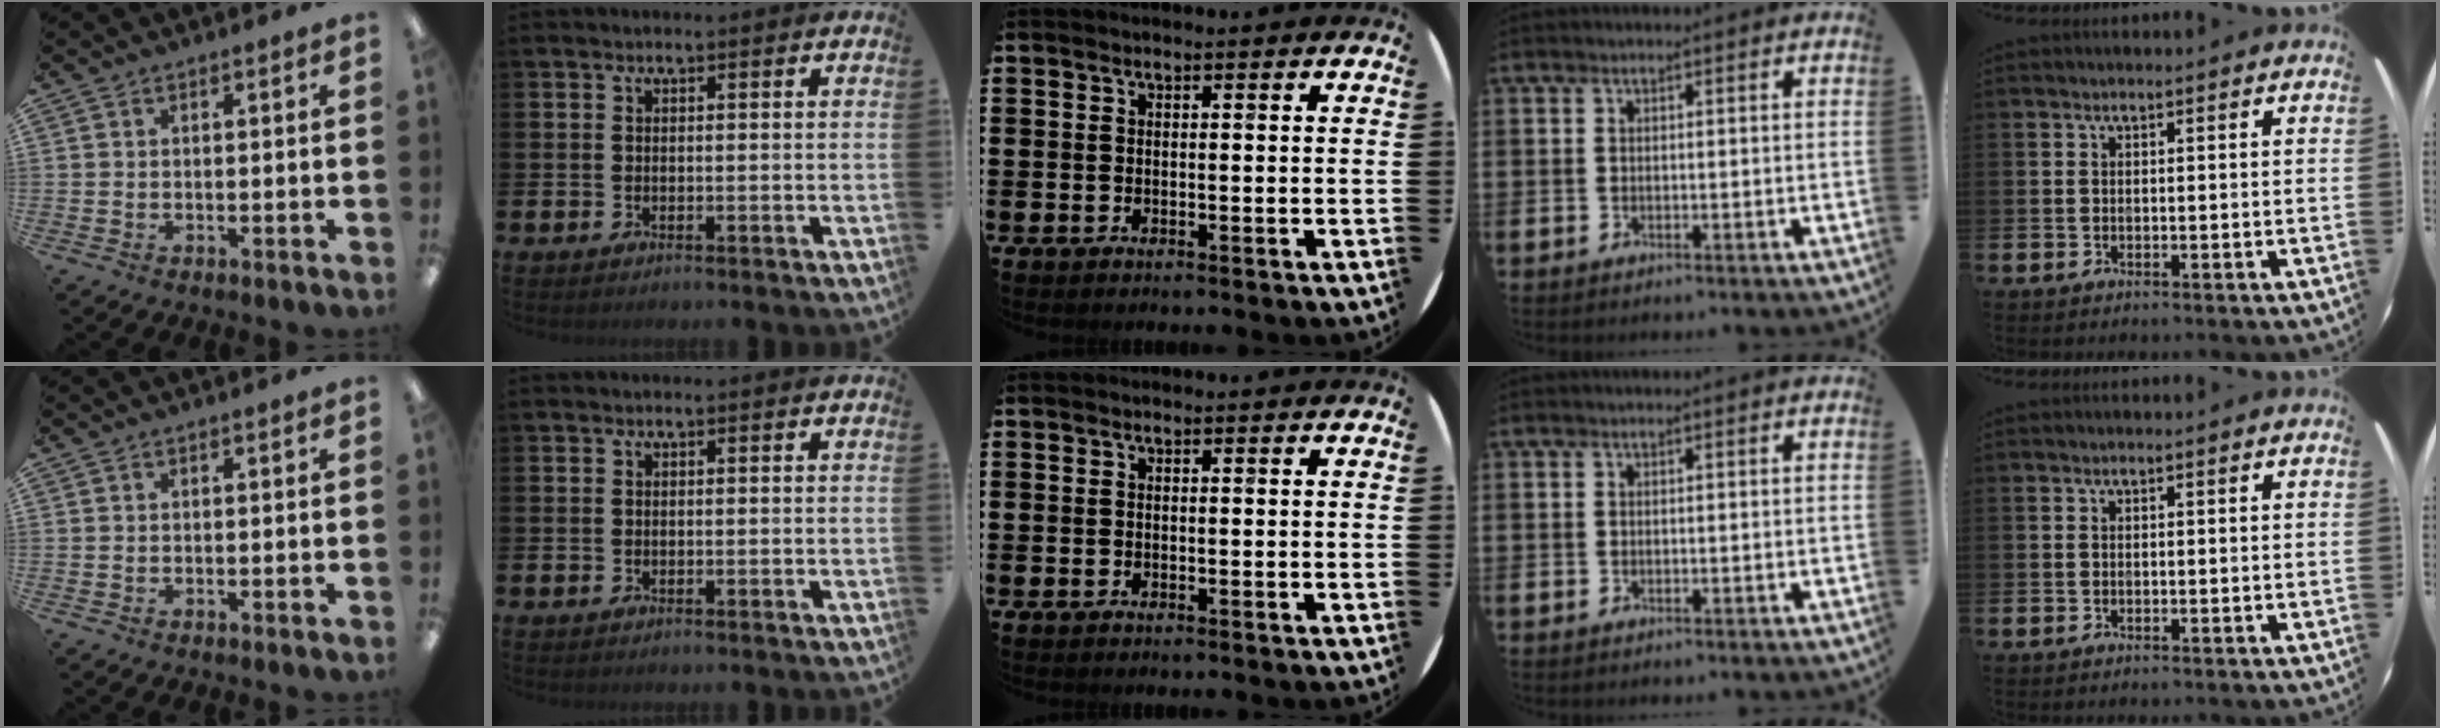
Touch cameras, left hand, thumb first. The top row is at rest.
{}